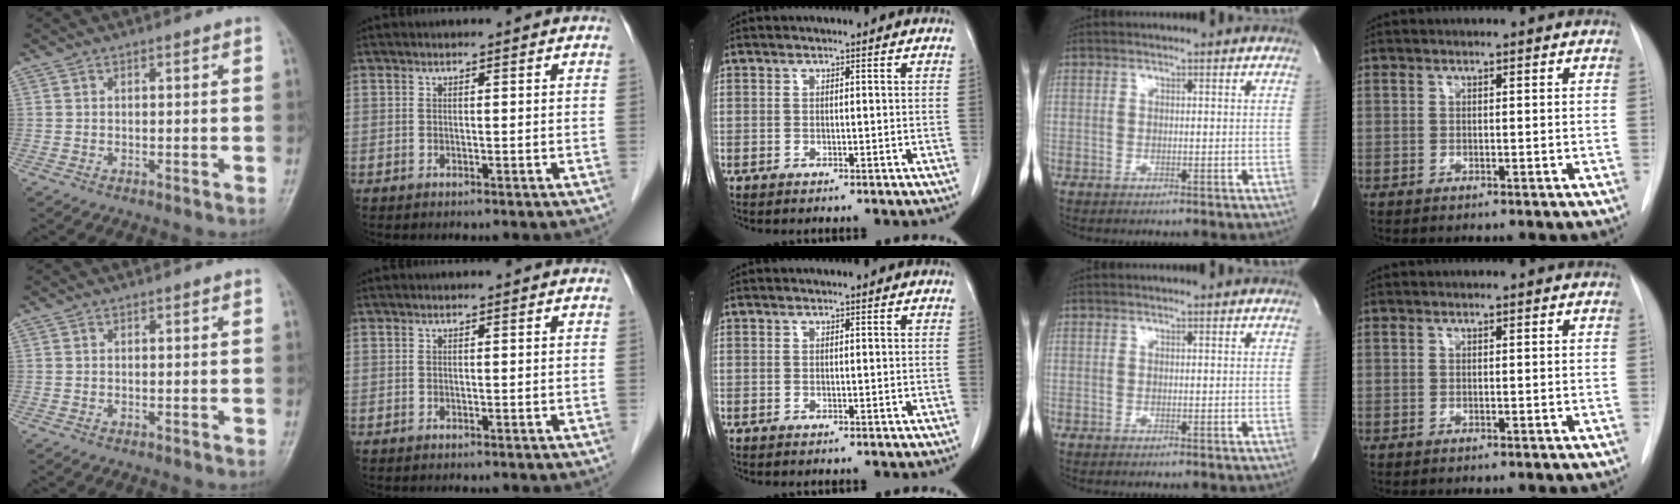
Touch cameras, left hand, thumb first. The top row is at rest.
{}